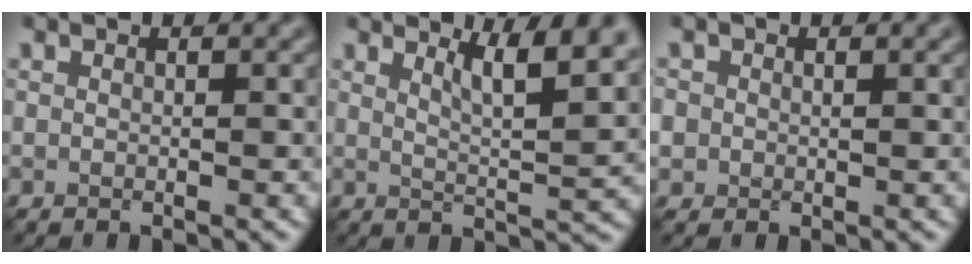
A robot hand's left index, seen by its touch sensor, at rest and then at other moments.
{"total": 6.0, "force": [3.4, 1.5, 4.8], "torque": [-0.056, 0.004, 0.051]}
{"total": 1.8, "force": [0.1, 1.7, 0.5], "torque": [-0.009, -0.001, 0.003]}